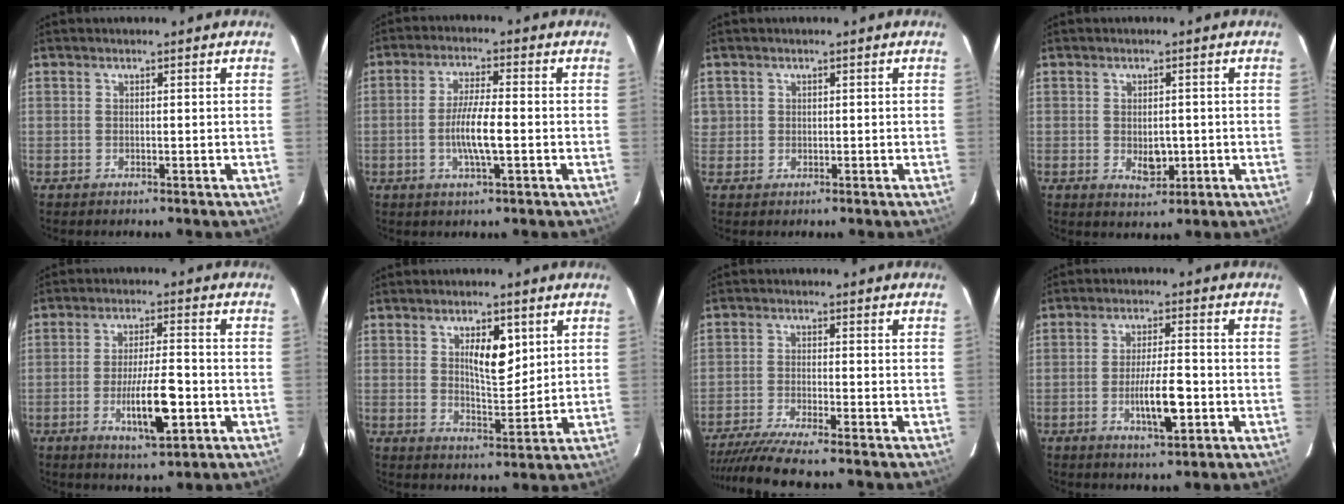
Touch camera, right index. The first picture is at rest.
{"total": 6.7, "force": [-1.4, 0.7, 6.5], "torque": [-0.123, -0.002, -0.029]}
{"total": 1.5, "force": [0.4, 1.5, 0.1], "torque": [0.010, 0.004, 0.003]}
{"total": 3.6, "force": [-0.6, 2.0, 2.9], "torque": [-0.045, -0.003, -0.001]}
{"total": 8.9, "force": [-2.8, 1.5, 8.3], "torque": [-0.141, -0.006, -0.046]}
{"total": 6.8, "force": [2.7, 2.5, 5.8], "torque": [-0.096, -0.003, 0.049]}
{"total": 9.3, "force": [-8.1, -0.8, 4.4], "torque": [-0.063, -0.025, -0.133]}
{"total": 7.0, "force": [-2.1, 1.1, 6.6], "torque": [-0.115, -0.005, -0.034]}